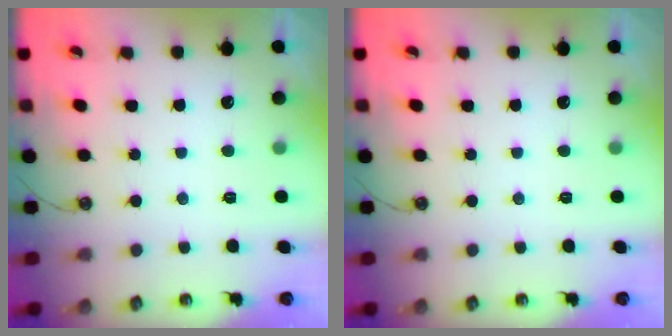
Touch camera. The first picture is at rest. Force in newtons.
{"total": 0.0}